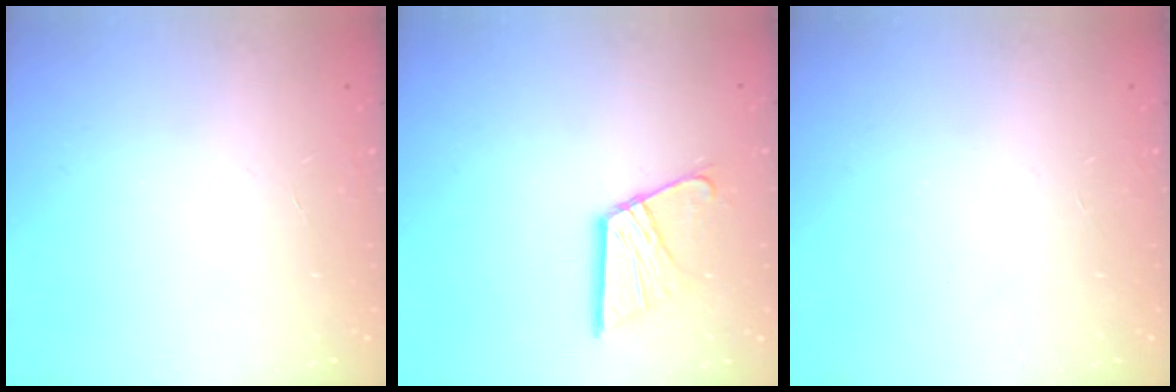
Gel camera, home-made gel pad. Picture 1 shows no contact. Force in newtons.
{"total": 13.1, "press": 13.1, "slide": 1.4}
{"total": 0.0}